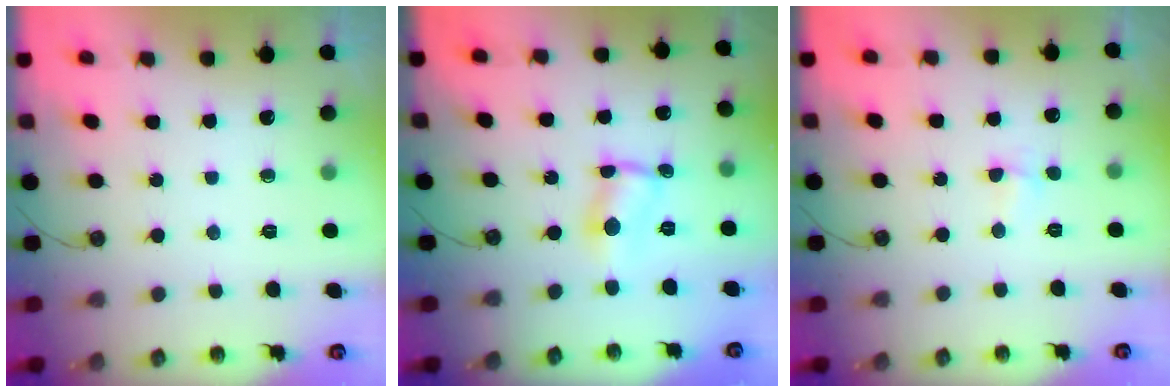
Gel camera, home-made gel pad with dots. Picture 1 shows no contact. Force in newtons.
{"total": 2.0, "press": 2.0, "slide": 0.1}
{"total": 2.1, "press": 2.1, "slide": 0.5}